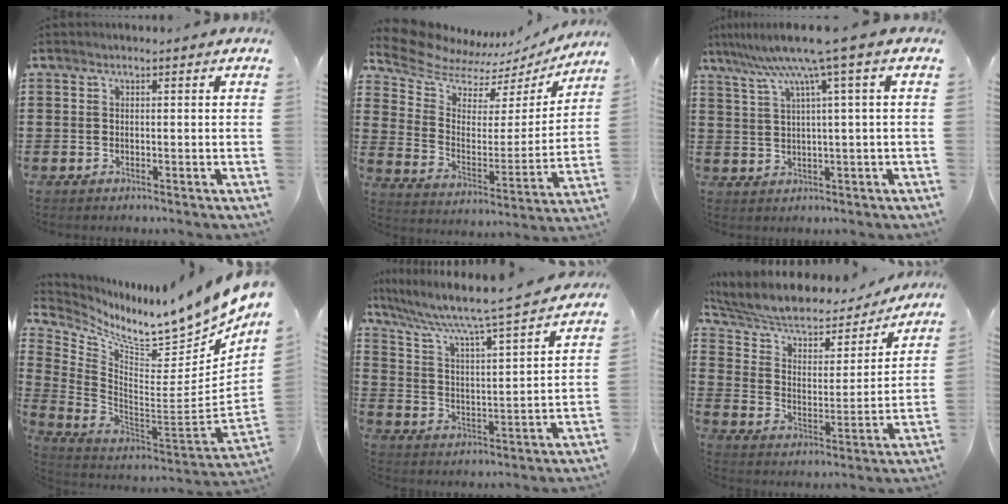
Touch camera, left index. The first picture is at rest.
{"total": 8.8, "force": [7.7, 3.3, 2.4], "torque": [-0.092, -0.050, 0.137]}
{"total": 8.4, "force": [4.3, -0.9, 7.2], "torque": [-0.148, -0.017, 0.070]}
{"total": 9.7, "force": [8.2, 1.6, 4.9], "torque": [-0.088, -0.085, 0.128]}
{"total": 7.0, "force": [6.0, -0.3, 3.6], "torque": [-0.094, -0.049, 0.090]}
{"total": 6.8, "force": [5.5, 2.4, 3.1], "torque": [-0.085, -0.035, 0.092]}